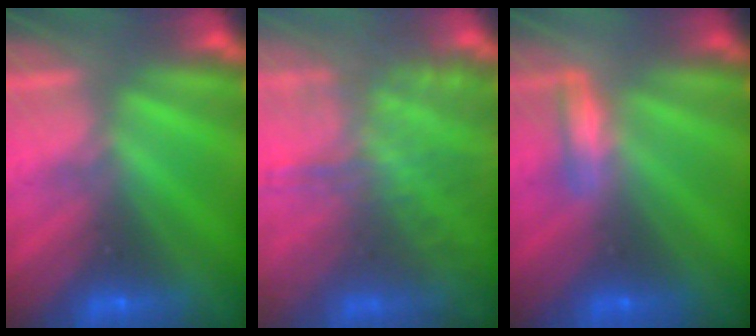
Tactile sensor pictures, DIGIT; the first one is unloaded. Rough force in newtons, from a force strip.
{"total": 7.2}
{"total": 1.3}